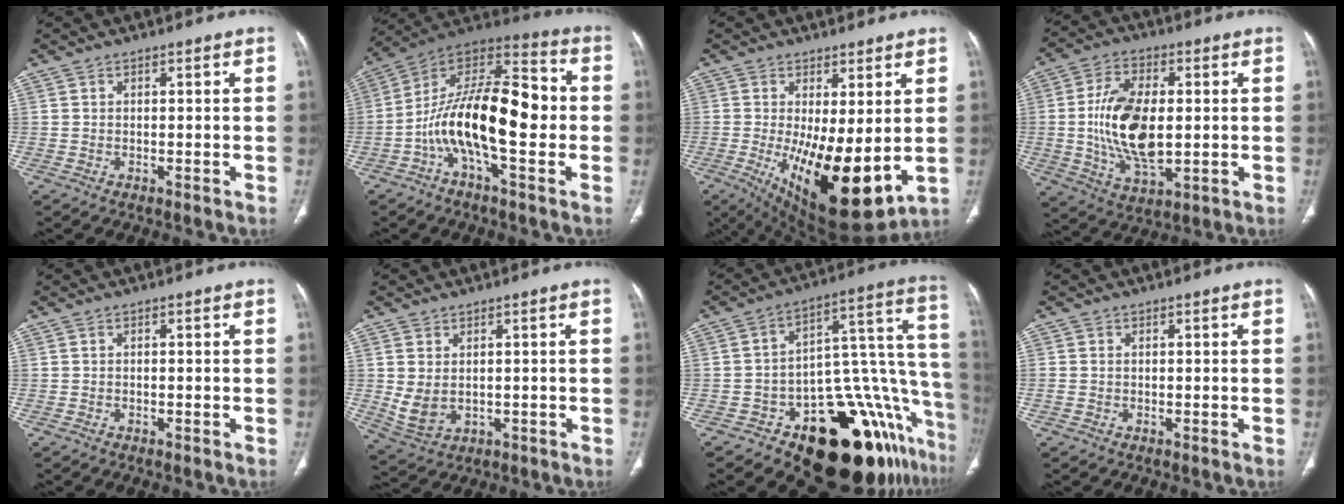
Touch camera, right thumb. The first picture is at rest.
{"total": 20.3, "force": [-3.0, 8.3, 18.3], "torque": [-0.295, 0.053, -0.058]}
{"total": 17.7, "force": [-1.9, 6.7, 16.2], "torque": [-0.264, -0.040, -0.006]}
{"total": 15.6, "force": [0.0, 8.3, 13.2], "torque": [-0.246, -0.007, 0.004]}
{"total": 0.0}
{"total": 5.5, "force": [0.3, 4.0, 3.9], "torque": [-0.076, -0.007, 0.025]}
{"total": 25.5, "force": [-12.9, 11.5, 18.7], "torque": [-0.114, 0.119, -0.173]}
{"total": 1.0, "force": [-0.1, 0.8, 0.5], "torque": [-0.013, 0.003, -0.001]}